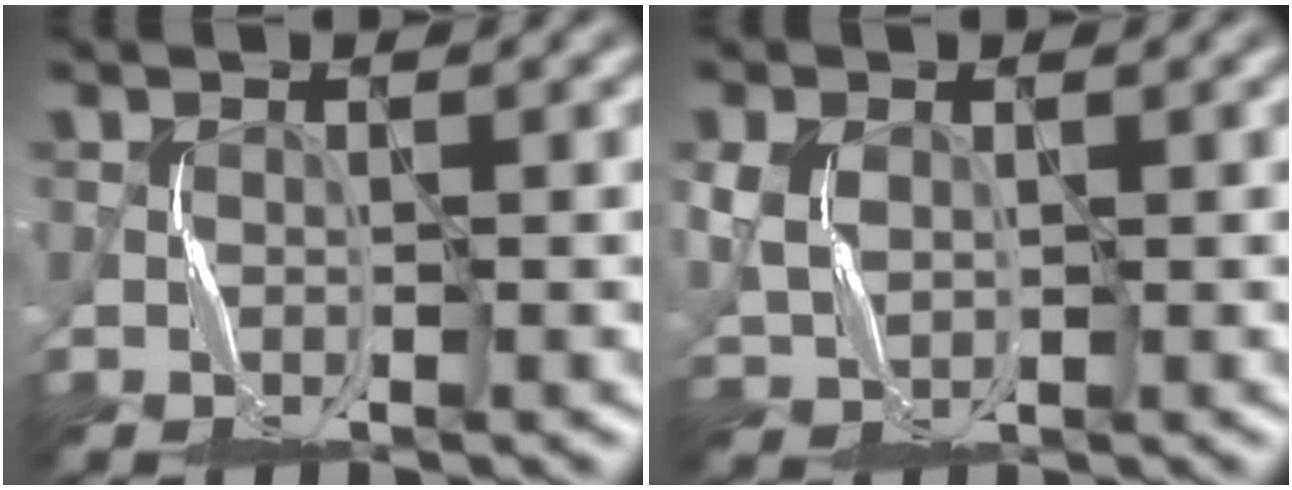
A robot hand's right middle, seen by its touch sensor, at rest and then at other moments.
{"total": 2.5, "force": [0.6, 1.7, 1.6], "torque": [-0.054, -0.002, 0.016]}